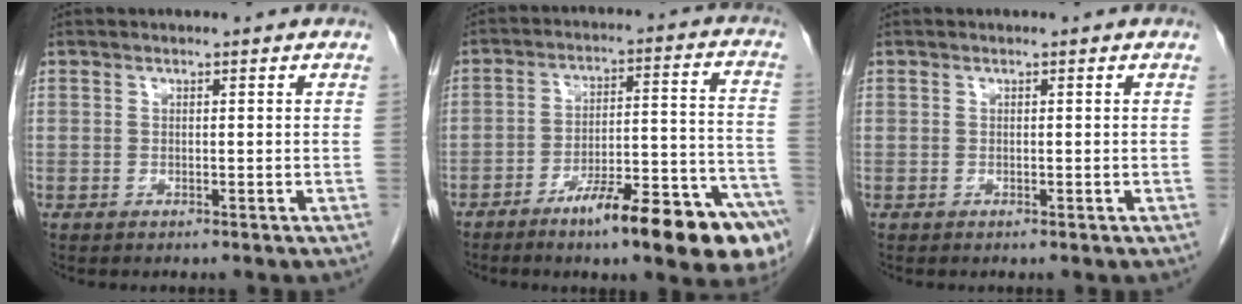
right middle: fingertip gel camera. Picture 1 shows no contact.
{"total": 17.9, "force": [-11.4, 1.6, 13.6], "torque": [-0.135, 0.025, -0.170]}
{"total": 0.0}